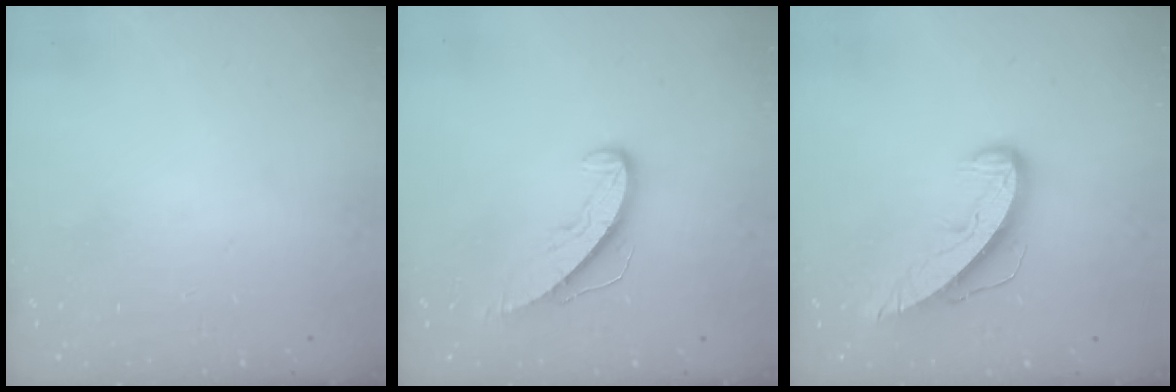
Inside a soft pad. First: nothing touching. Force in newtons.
{"total": 8.5, "press": 8.4, "slide": 0.8}
{"total": 9.7, "press": 9.6, "slide": 0.7}